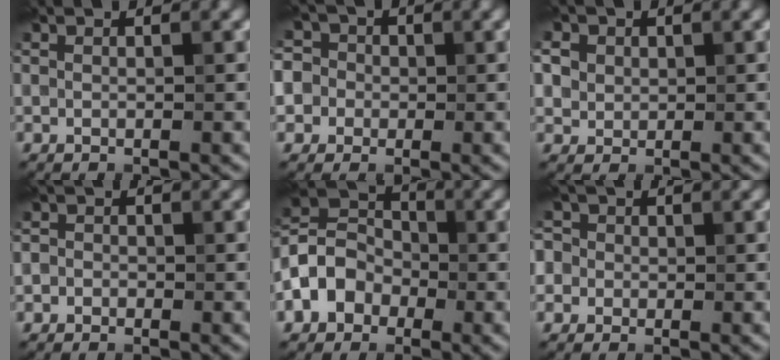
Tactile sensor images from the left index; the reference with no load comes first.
{"total": 7.7, "force": [0.9, 7.1, 2.8], "torque": [-0.053, 0.048, -0.021]}
{"total": 9.5, "force": [3.6, 7.7, 4.3], "torque": [-0.100, 0.032, 0.038]}
{"total": 1.4, "force": [-0.1, 1.3, 0.4], "torque": [0.014, 0.004, -0.021]}
{"total": 5.0, "force": [-2.0, 4.0, 2.2], "torque": [-0.039, 0.011, -0.054]}
{"total": 5.3, "force": [1.2, 4.7, 2.1], "torque": [-0.029, 0.045, -0.018]}